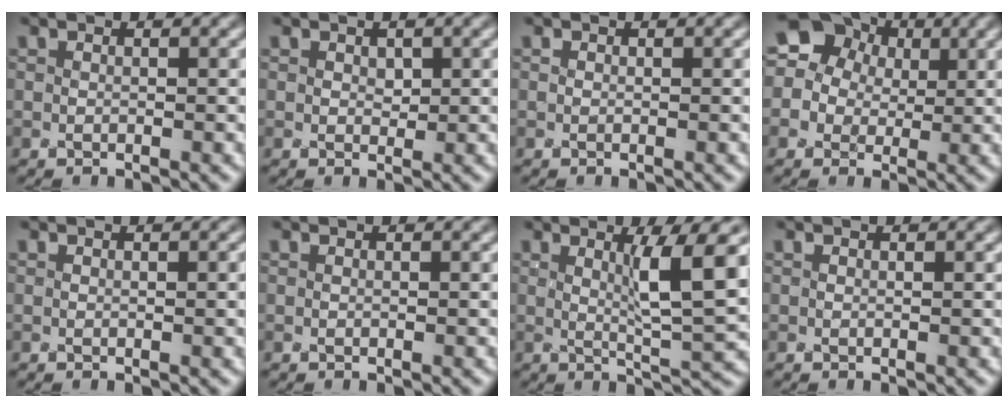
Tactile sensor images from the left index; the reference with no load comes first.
{"total": 0.5, "force": [-0.1, 0.5, 0.2], "torque": [0.002, 0.004, 0.010]}
{"total": 0.0}
{"total": 13.0, "force": [4.6, 11.1, 4.8], "torque": [-0.126, 0.052, 0.064]}
{"total": 1.0, "force": [0.0, 0.4, 0.9], "torque": [-0.004, 0.002, 0.000]}
{"total": 0.0}
{"total": 5.6, "force": [1.2, 0.6, 5.5], "torque": [-0.084, -0.002, 0.030]}
{"total": 0.0}